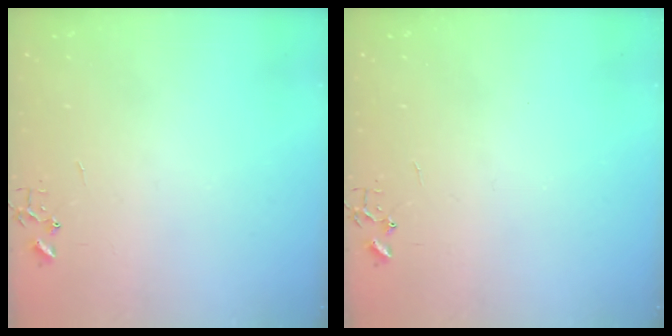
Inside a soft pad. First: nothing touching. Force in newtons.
{"total": 0.0}